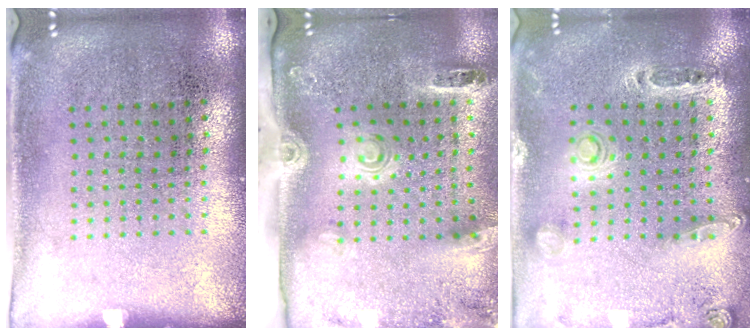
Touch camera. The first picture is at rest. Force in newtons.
{"total": 2.9, "press": 1.9, "slide": 2.1}
{"total": 0.8, "press": 0.7, "slide": 0.3}